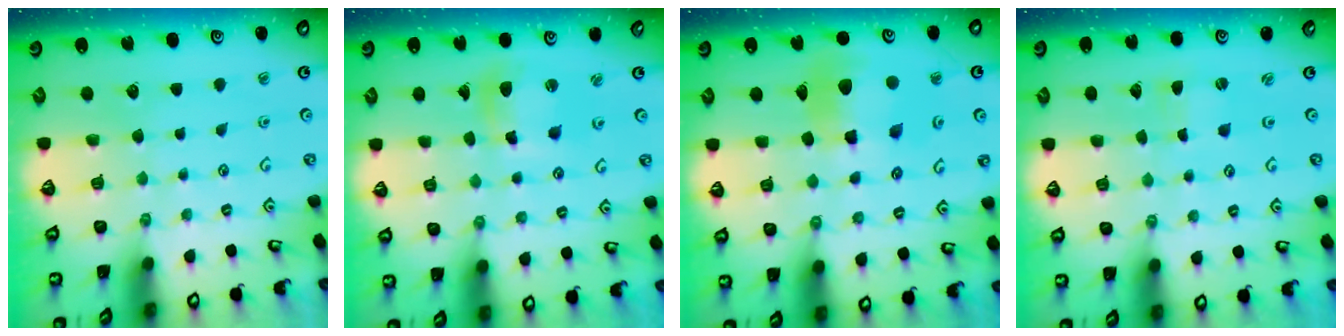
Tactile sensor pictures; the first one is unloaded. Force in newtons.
{"total": 9.7, "press": 9.6, "slide": 1.2}
{"total": 11.8, "press": 11.7, "slide": 1.7}
{"total": 1.0, "press": 1.0, "slide": 0.3}